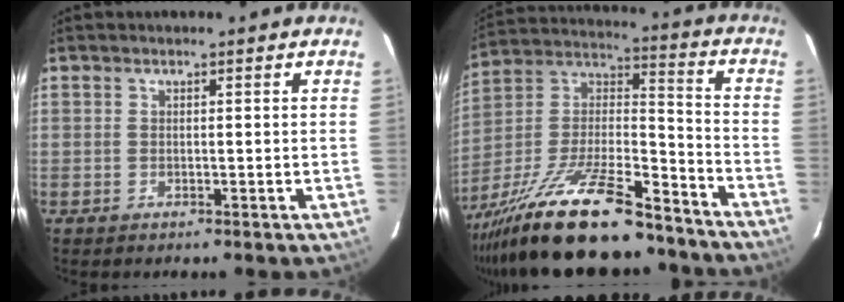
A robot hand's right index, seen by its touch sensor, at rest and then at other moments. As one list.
[{"total": 27.2, "force": [-20.6, 6.9, 16.4], "torque": [-0.317, -0.031, -0.332]}]